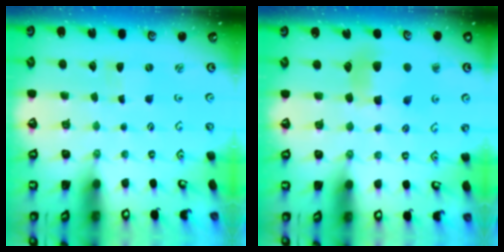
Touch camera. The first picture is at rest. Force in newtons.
{"total": 7.9, "press": 7.9, "slide": 0.5}